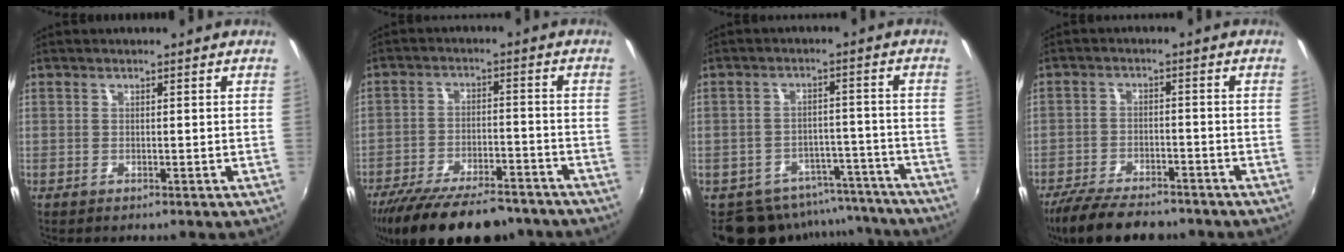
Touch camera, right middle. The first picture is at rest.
{"total": 19.4, "force": [-15.9, 6.0, 9.4], "torque": [-0.187, -0.028, -0.236]}
{"total": 14.6, "force": [-12.7, 6.4, 3.3], "torque": [-0.067, 0.028, -0.157]}
{"total": 12.6, "force": [-10.3, 4.3, 5.9], "torque": [-0.136, -0.023, -0.171]}